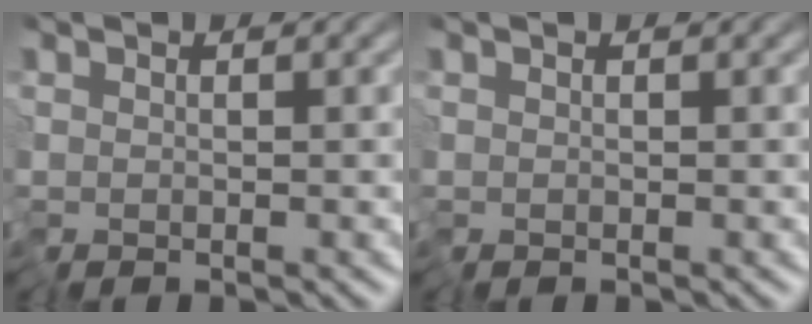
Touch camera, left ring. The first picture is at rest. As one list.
[{"total": 0.0}]